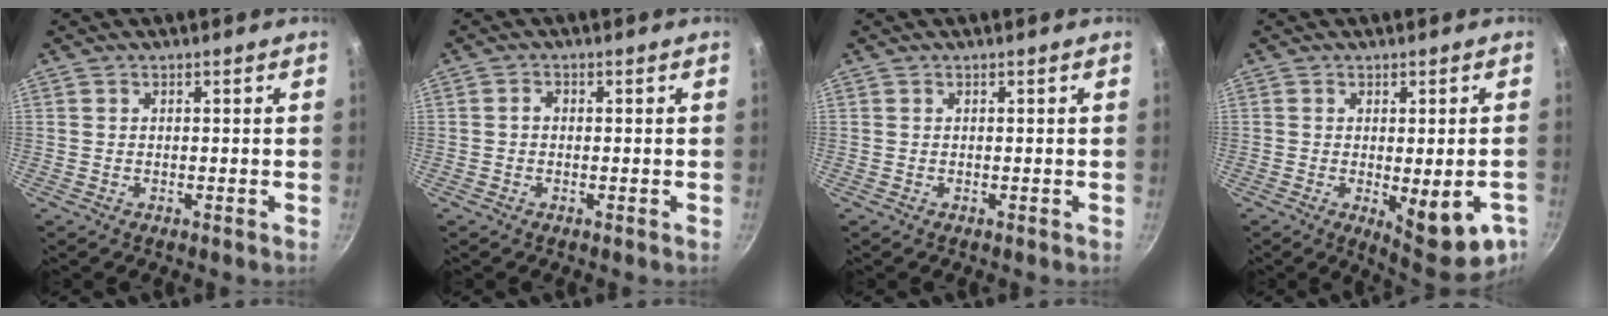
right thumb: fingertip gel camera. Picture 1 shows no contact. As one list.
[{"total": 1.3, "force": [-0.2, 1.0, 0.7], "torque": [-0.014, 0.007, -0.006]}, {"total": 0.0}, {"total": 12.7, "force": [-4.2, 4.6, 11.1], "torque": [-0.122, -0.008, -0.040]}]